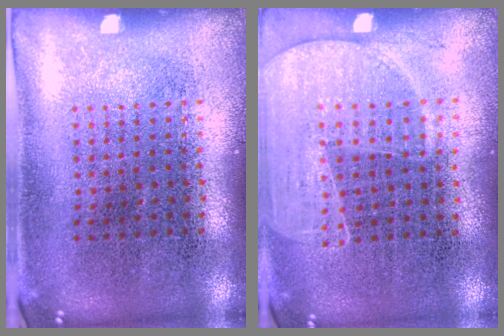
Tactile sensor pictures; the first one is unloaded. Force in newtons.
{"total": 1.6, "press": 1.4, "slide": 0.7}